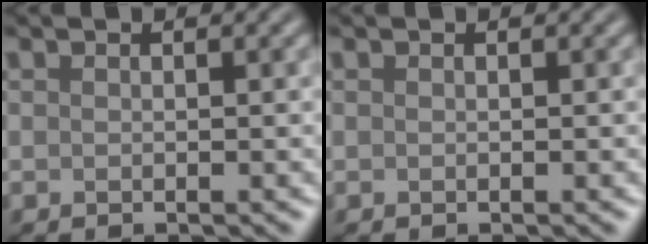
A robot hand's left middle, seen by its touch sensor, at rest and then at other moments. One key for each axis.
{"total": 0.0}